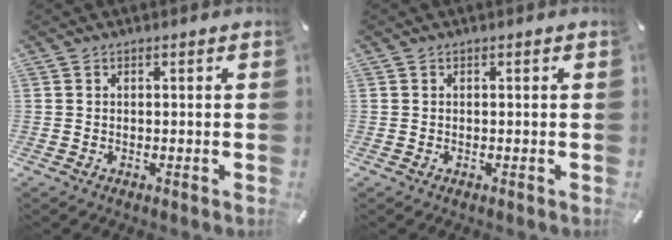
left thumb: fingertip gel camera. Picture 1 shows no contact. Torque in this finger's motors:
{"motor_torque": [-0.47, -0.21, 0.09, -0.01, 0.04]}